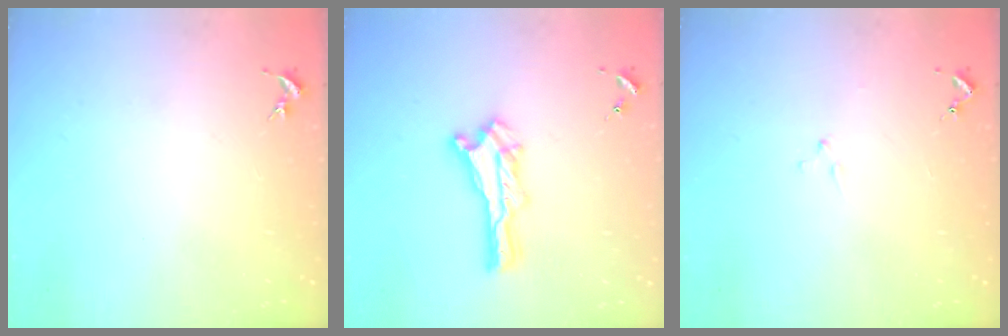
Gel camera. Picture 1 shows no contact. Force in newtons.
{"total": 0.6, "press": 0.5, "slide": 0.2}
{"total": 0.8, "press": 0.8, "slide": 0.2}